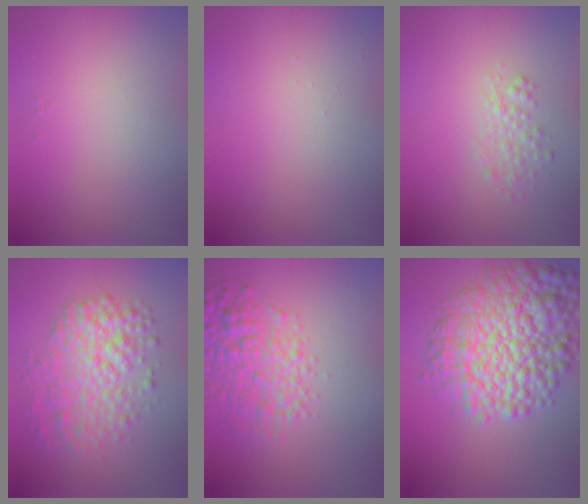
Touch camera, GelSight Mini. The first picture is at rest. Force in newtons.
{"total": 0.0}
{"total": 1.6, "press": 1.6, "slide": 0.1}
{"total": 5.6, "press": 5.6, "slide": 0.1}
{"total": 4.9, "press": 4.9, "slide": 0.2}
{"total": 10.7, "press": 10.7, "slide": 0.3}